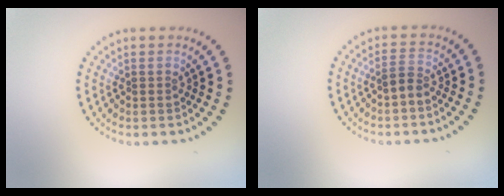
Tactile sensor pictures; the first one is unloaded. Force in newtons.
{"total": 1.2, "press": 1.1, "slide": 0.6}